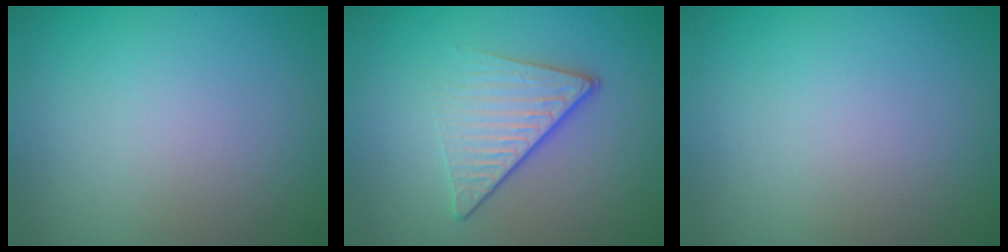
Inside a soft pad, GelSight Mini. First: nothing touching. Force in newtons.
{"total": 4.1, "press": 2.8, "slide": 3.1}
{"total": 0.0}